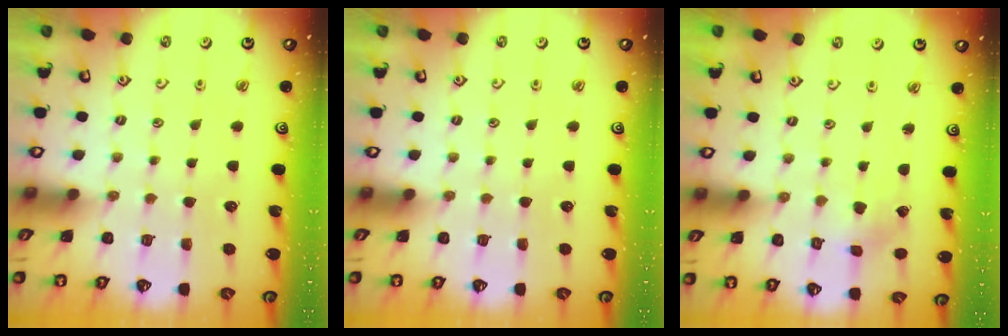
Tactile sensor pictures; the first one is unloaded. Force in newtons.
{"total": 0.0}
{"total": 0.9, "press": 0.9, "slide": 0.1}